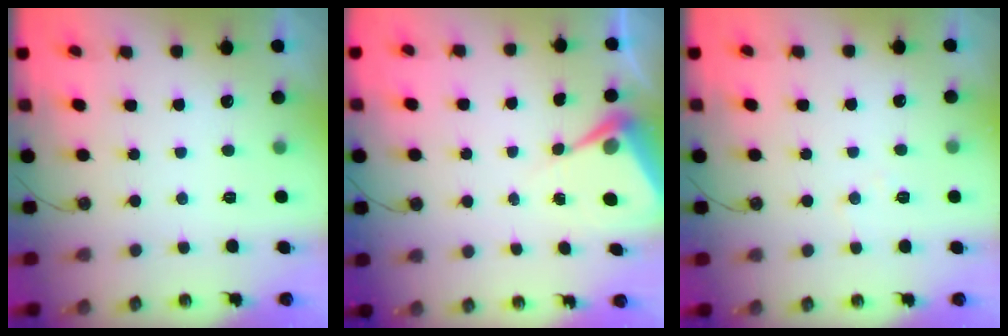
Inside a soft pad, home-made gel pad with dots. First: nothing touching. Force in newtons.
{"total": 6.4, "press": 6.3, "slide": 0.5}
{"total": 5.1, "press": 5.0, "slide": 0.8}